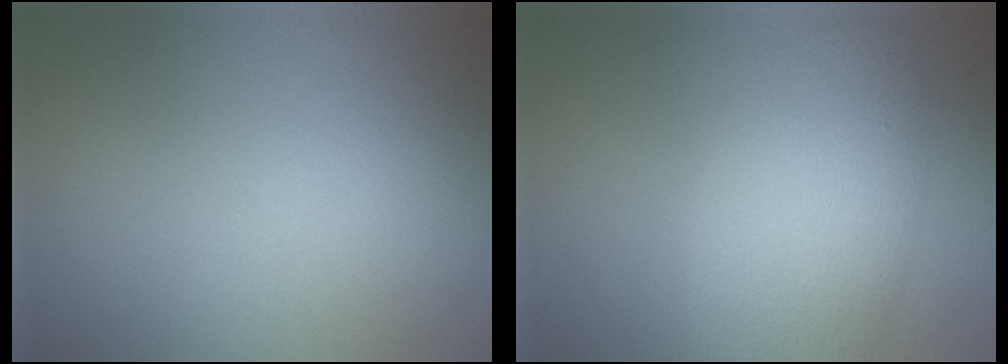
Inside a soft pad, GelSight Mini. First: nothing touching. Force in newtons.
{"total": 5.6, "press": 5.6, "slide": 0.1}